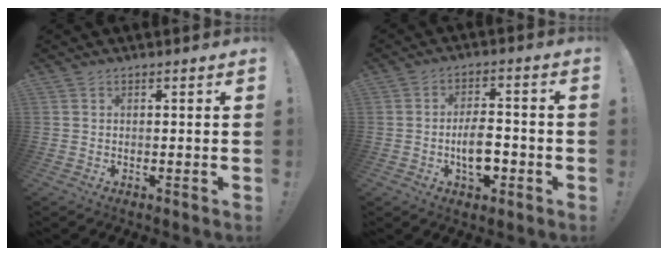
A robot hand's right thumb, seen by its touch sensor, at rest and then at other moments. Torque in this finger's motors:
{"motor_torque": [0.16, 0.22, 0.61, -0.50, 0.03]}